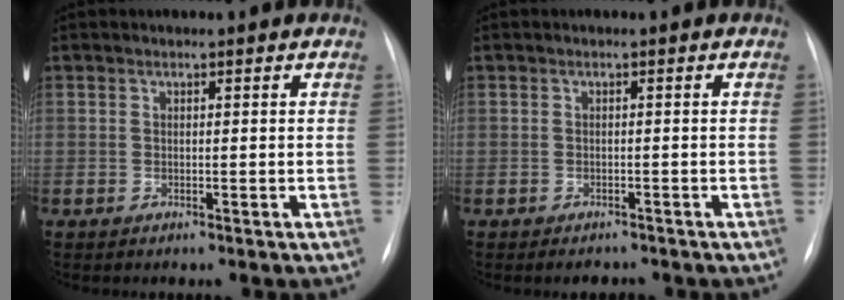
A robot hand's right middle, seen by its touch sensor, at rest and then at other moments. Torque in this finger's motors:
{"motor_torque": [0.16, -0.04, 0.16, 0.01]}